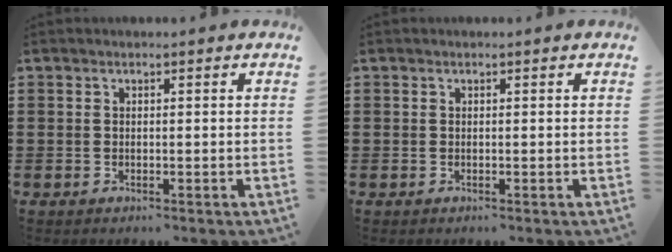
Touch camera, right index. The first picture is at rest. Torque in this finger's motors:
{"motor_torque": [0.30, 0.21, 0.00, 0.00]}